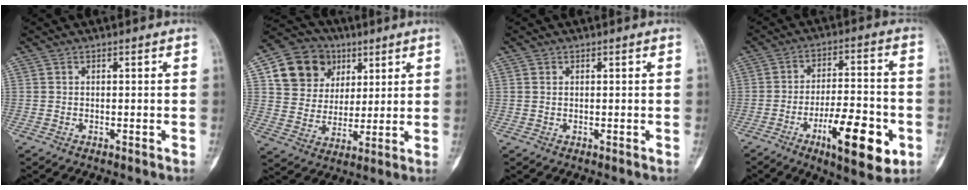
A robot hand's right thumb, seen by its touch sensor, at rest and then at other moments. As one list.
[{"total": 14.2, "force": [6.0, 11.9, 4.9], "torque": [-0.050, -0.005, 0.110]}, {"total": 0.7, "force": [0.3, 0.5, 0.4], "torque": [-0.008, 0.000, 0.006]}, {"total": 16.1, "force": [-6.3, 5.5, 13.7], "torque": [-0.200, 0.023, -0.091]}]